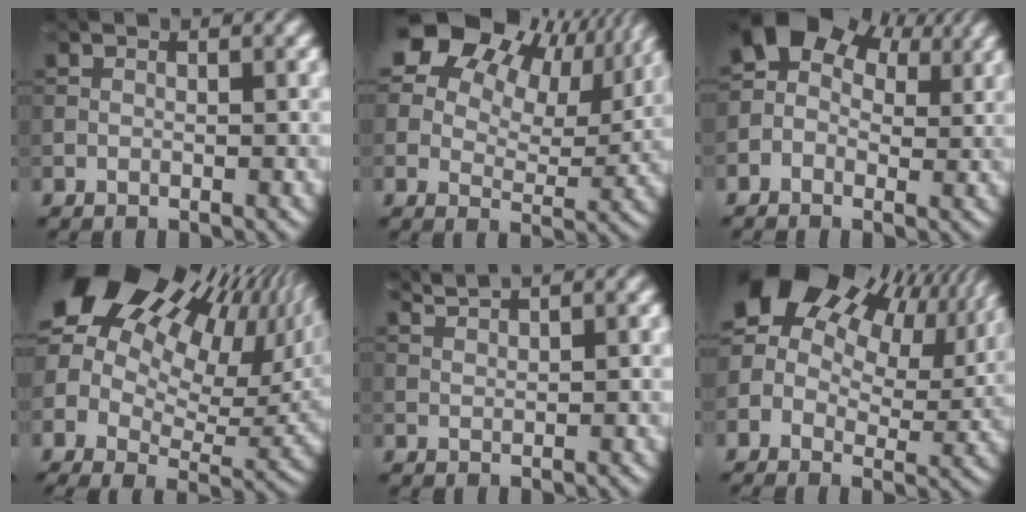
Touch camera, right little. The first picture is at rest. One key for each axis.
{"total": 18.7, "fx": 10.3, "fy": 11.5, "fz": 10.6, "tx": -0.203, "ty": 0.059, "tz": 0.174}
{"total": 6.5, "fx": 2.1, "fy": 4.6, "fz": 4.0, "tx": -0.057, "ty": 0.019, "tz": 0.018}
{"total": 20.6, "fx": 7.7, "fy": 12.2, "fz": 14.7, "tx": -0.245, "ty": 0.020, "tz": 0.148}
{"total": 1.8, "fx": 1.5, "fy": 0.2, "fz": 0.9, "tx": -0.015, "ty": 0.004, "tz": 0.032}
{"total": 17.3, "fx": 7.9, "fy": 10.7, "fz": 11.0, "tx": -0.209, "ty": 0.045, "tz": 0.136}